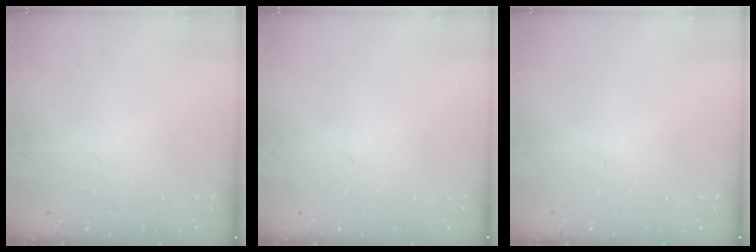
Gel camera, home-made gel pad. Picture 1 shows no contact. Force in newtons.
{"total": 0.0}
{"total": 0.0}